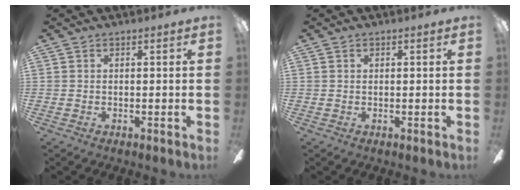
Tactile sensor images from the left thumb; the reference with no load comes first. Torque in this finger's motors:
{"motor_torque": [0.06, 0.03, -0.15, 0.28, 0.03]}